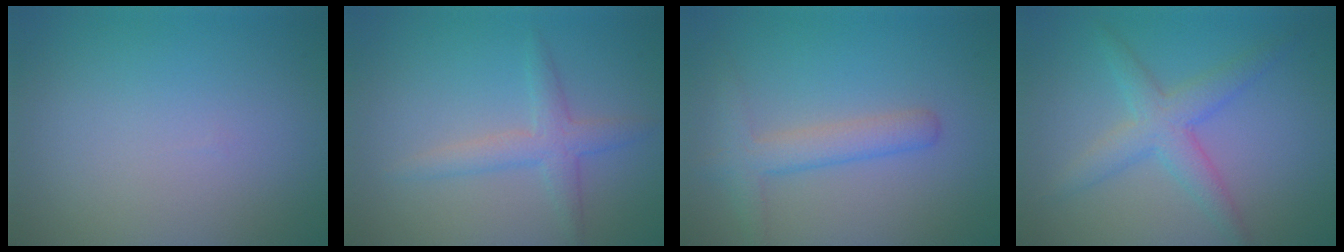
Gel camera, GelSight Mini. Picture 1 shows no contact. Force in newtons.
{"total": 2.7, "press": 2.7, "slide": 0.0}
{"total": 2.9, "press": 2.9, "slide": 0.2}
{"total": 3.7, "press": 3.7, "slide": 0.0}